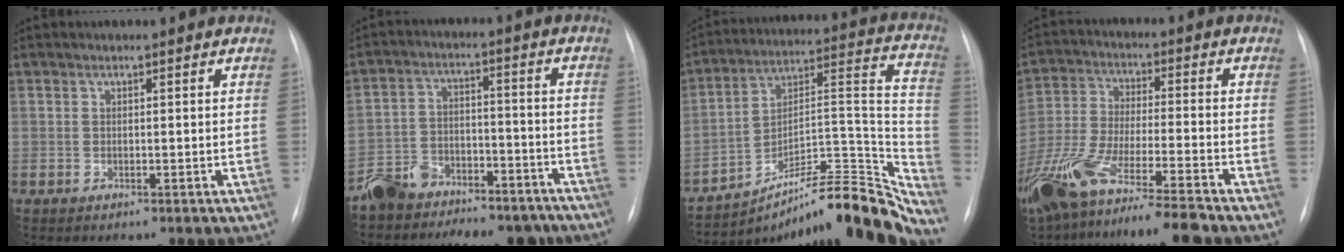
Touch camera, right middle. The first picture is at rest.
{"total": 12.8, "force": [-10.7, 6.2, 3.1], "torque": [-0.035, 0.043, -0.165]}
{"total": 23.2, "force": [-20.6, 1.4, 10.4], "torque": [-0.104, 0.046, -0.313]}
{"total": 18.0, "force": [-14.0, 0.9, 11.2], "torque": [-0.239, -0.053, -0.252]}